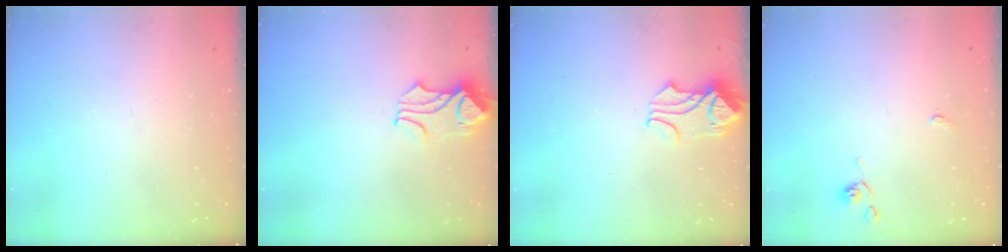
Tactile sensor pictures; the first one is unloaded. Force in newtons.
{"total": 1.5, "press": 1.5, "slide": 0.5}
{"total": 0.9, "press": 0.2, "slide": 0.9}
{"total": 1.8, "press": 1.8, "slide": 0.3}